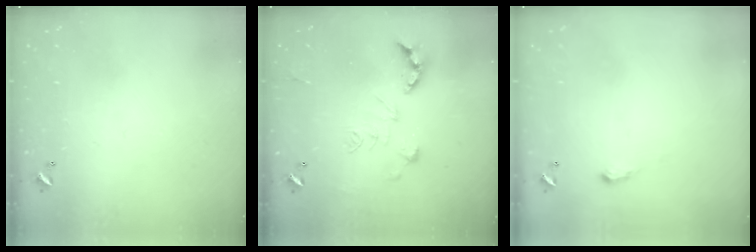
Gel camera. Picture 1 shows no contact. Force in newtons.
{"total": 2.5, "press": 2.0, "slide": 1.5}
{"total": 2.0, "press": 2.0, "slide": 0.3}